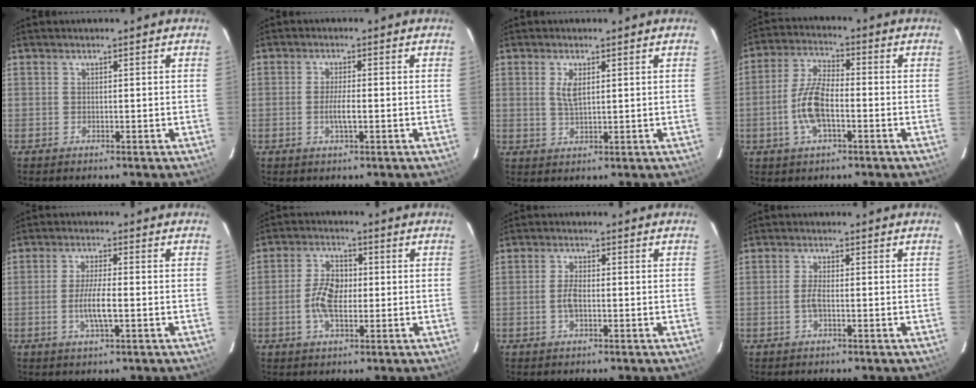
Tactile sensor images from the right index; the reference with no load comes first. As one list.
[{"total": 4.0, "force": [-1.1, 0.6, 3.9], "torque": [-0.073, -0.005, -0.018]}, {"total": 3.3, "force": [1.0, 1.4, 2.8], "torque": [-0.056, -0.001, 0.020]}, {"total": 9.1, "force": [-2.7, 3.7, 7.8], "torque": [-0.166, 0.006, -0.053]}, {"total": 5.5, "force": [-1.4, 0.8, 5.3], "torque": [-0.102, -0.006, -0.027]}, {"total": 6.8, "force": [-0.9, 3.6, 5.7], "torque": [-0.115, 0.008, -0.017]}, {"total": 3.2, "force": [-0.7, 1.4, 2.7], "torque": [-0.057, 0.001, -0.012]}, {"total": 2.4, "force": [-0.7, 0.8, 2.1], "torque": [-0.046, 0.001, -0.014]}]